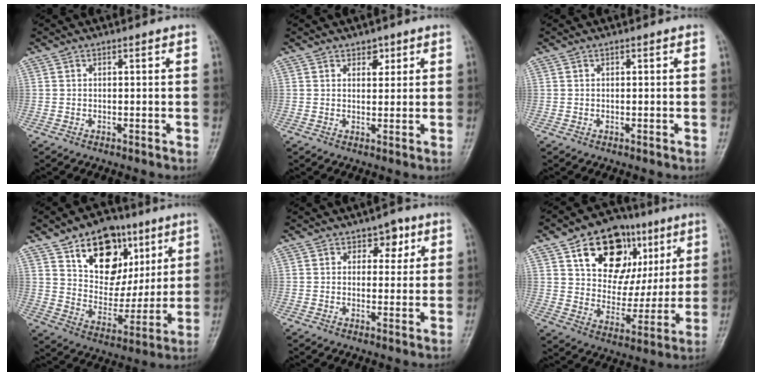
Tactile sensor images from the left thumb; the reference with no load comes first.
{"total": 2.6, "force": [1.5, 1.8, 1.2], "torque": [0.001, -0.008, 0.022]}
{"total": 0.0}
{"total": 17.5, "force": [8.6, 11.8, 9.6], "torque": [-0.100, -0.035, 0.150]}
{"total": 4.1, "force": [1.9, 3.0, 2.1], "torque": [0.006, -0.005, 0.022]}
{"total": 20.4, "force": [8.9, 13.6, 12.2], "torque": [-0.131, -0.012, 0.146]}